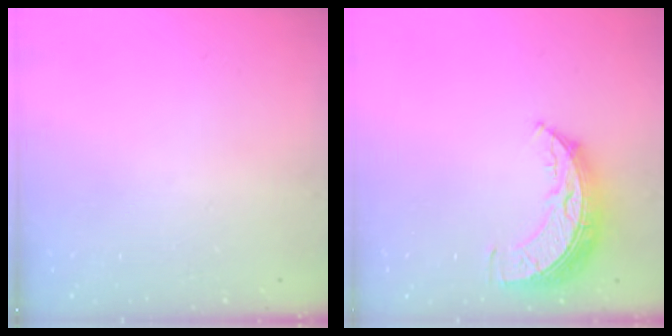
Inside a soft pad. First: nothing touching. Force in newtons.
{"total": 8.4, "press": 8.4, "slide": 0.7}